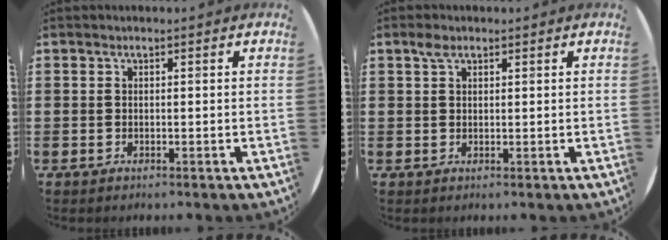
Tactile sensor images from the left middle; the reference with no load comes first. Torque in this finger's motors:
{"motor_torque": [0.56, -0.29, -0.01, 0.00]}